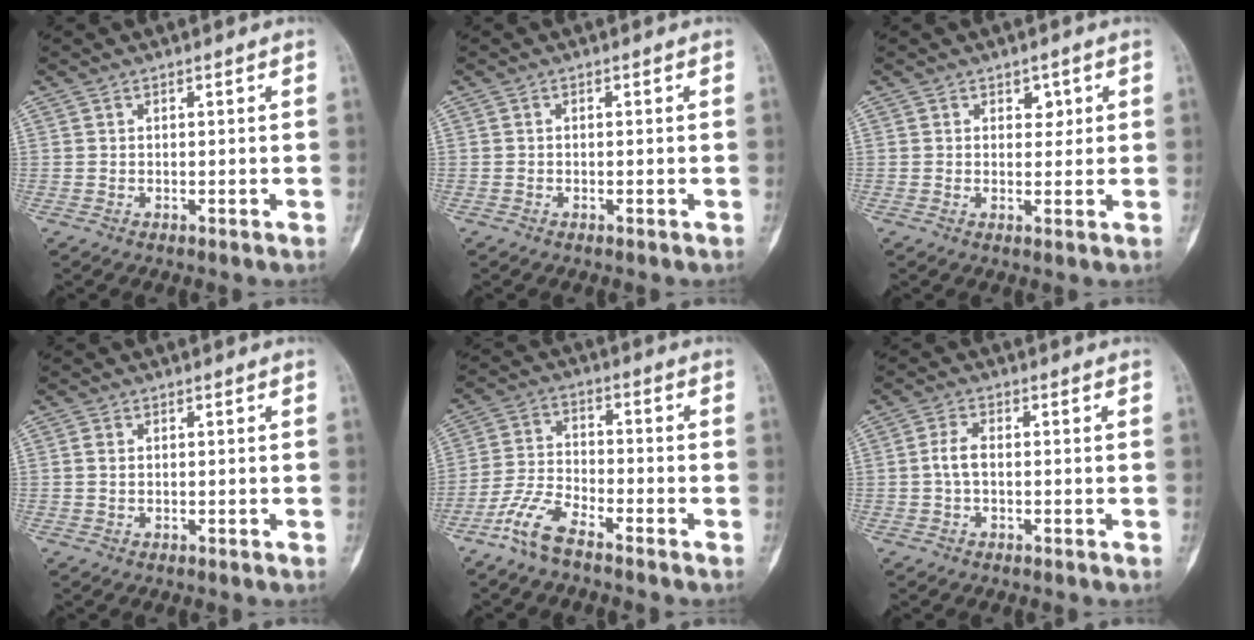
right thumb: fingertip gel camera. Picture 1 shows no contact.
{"total": 0.0}
{"total": 2.6, "force": [1.2, 1.9, 1.3], "torque": [0.008, -0.005, 0.017]}
{"total": 1.4, "force": [0.1, 1.1, 0.9], "torque": [-0.018, -0.001, 0.001]}
{"total": 7.7, "force": [-5.7, 2.6, 4.5], "torque": [-0.102, 0.028, -0.121]}
{"total": 3.3, "force": [-0.3, 1.8, 2.7], "torque": [-0.055, 0.008, -0.010]}